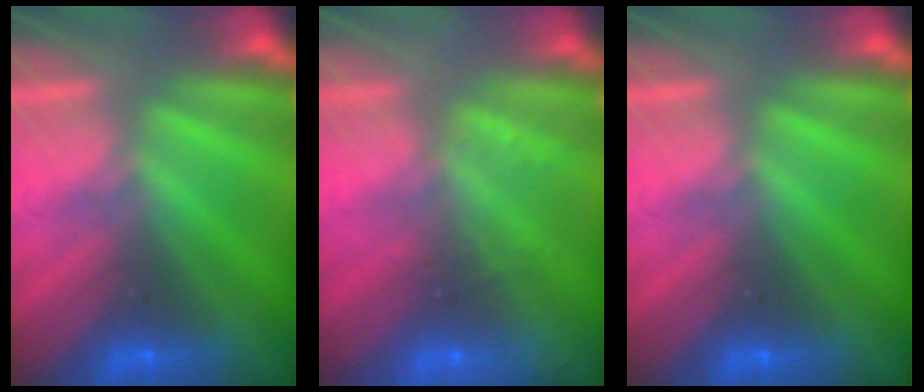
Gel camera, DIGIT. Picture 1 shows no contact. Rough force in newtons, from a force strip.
{"total": 2.1}
{"total": 0.0}